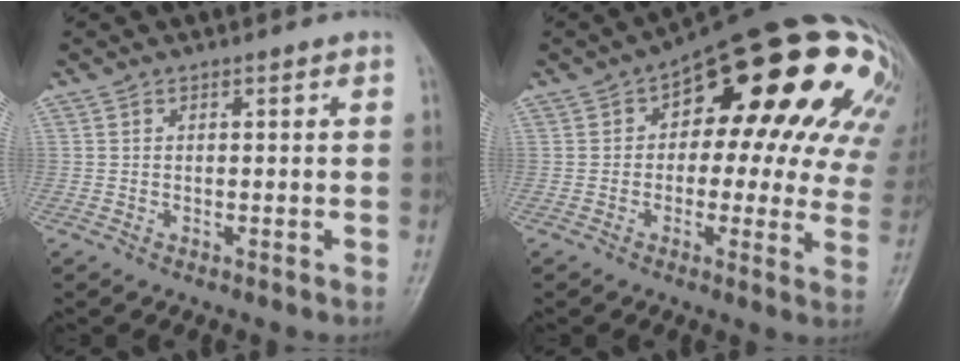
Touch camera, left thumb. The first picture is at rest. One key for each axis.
{"total": 27.3, "fx": 9.9, "fy": 12.7, "fz": 22.1, "tx": -0.221, "ty": 0.040, "tz": 0.133}